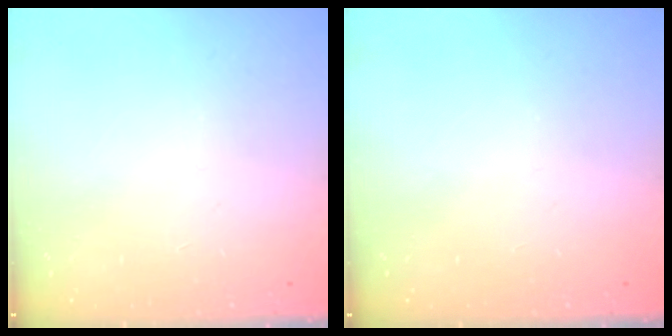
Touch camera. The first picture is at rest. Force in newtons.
{"total": 0.0}